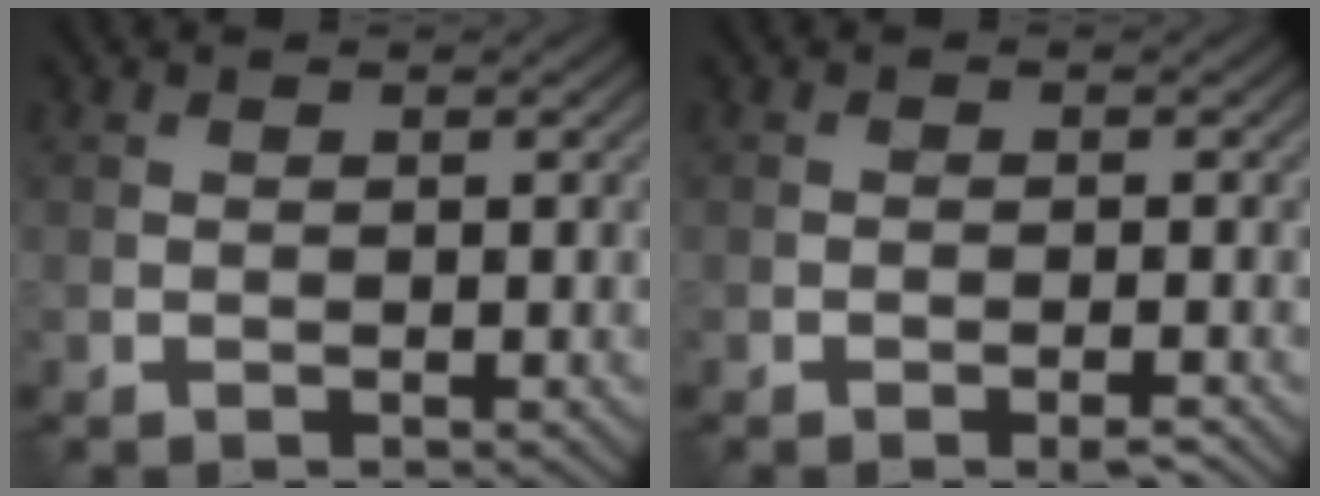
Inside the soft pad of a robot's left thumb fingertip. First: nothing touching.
{"total": 1.6, "force": [-1.1, 0.3, 1.1], "torque": [-0.017, 0.001, -0.019]}